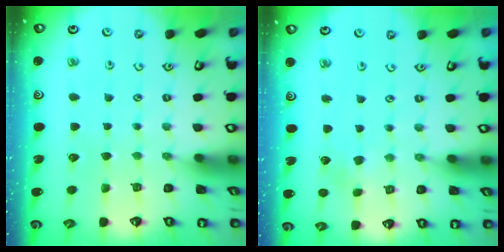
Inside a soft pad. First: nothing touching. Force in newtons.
{"total": 1.6, "press": 1.6, "slide": 0.2}